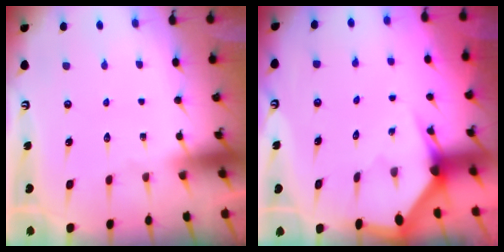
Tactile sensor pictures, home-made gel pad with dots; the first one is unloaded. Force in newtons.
{"total": 3.1, "press": 3.1, "slide": 0.2}